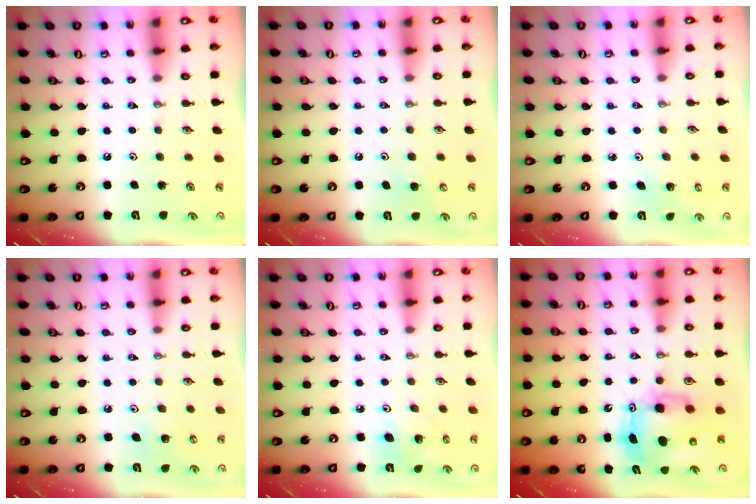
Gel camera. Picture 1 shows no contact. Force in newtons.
{"total": 4.4, "press": 4.4, "slide": 0.5}
{"total": 2.5, "press": 2.5, "slide": 0.2}
{"total": 4.1, "press": 4.1, "slide": 0.4}
{"total": 5.8, "press": 5.6, "slide": 1.6}
{"total": 10.2, "press": 10.1, "slide": 1.0}